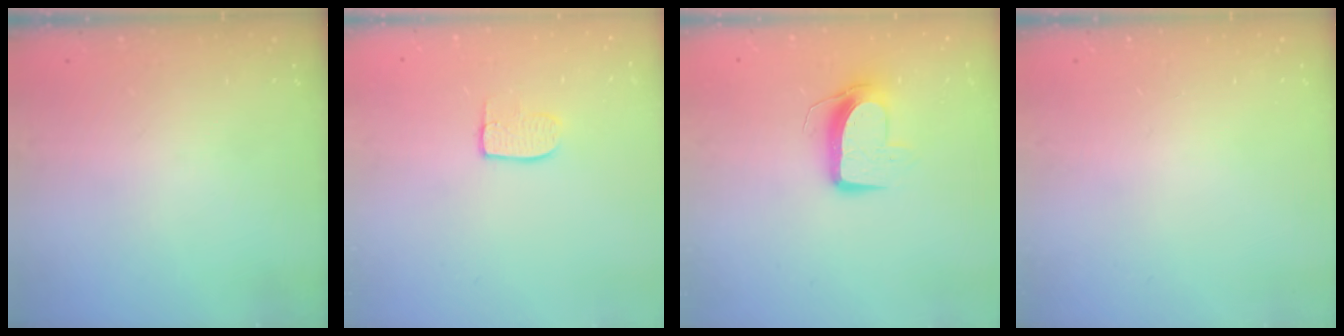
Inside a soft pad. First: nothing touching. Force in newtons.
{"total": 7.2, "press": 7.1, "slide": 0.4}
{"total": 10.3, "press": 10.3, "slide": 0.2}
{"total": 0.0}